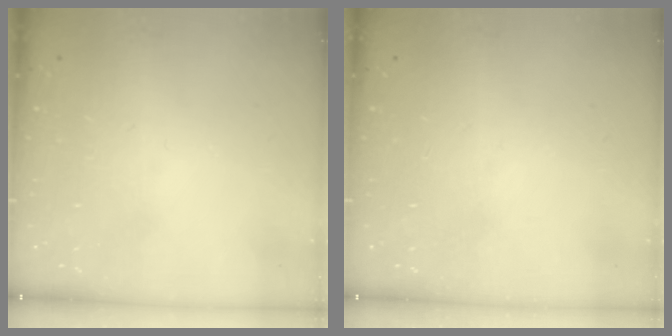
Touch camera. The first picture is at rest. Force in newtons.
{"total": 0.0}